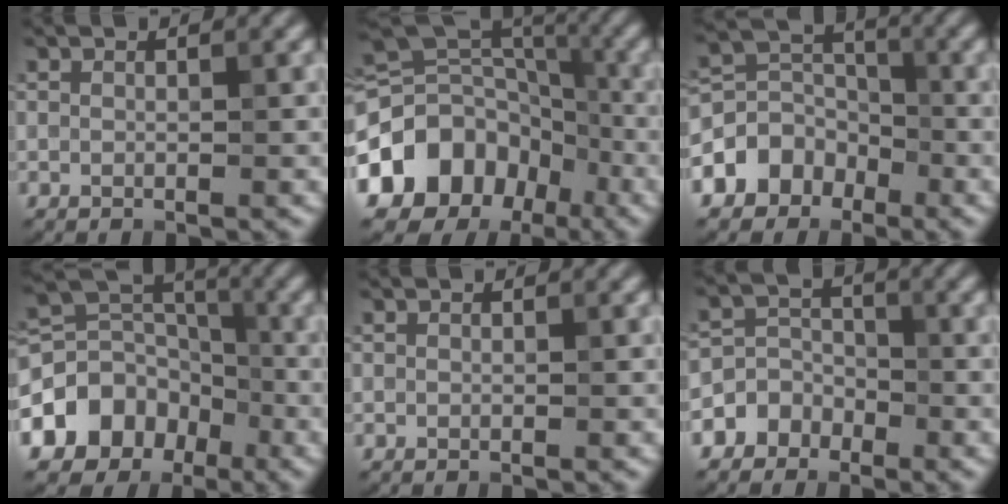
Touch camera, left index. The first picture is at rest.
{"total": 14.8, "force": [-6.6, 12.0, 5.6], "torque": [-0.115, -0.011, -0.122]}
{"total": 5.1, "force": [-2.6, 4.1, 1.6], "torque": [-0.007, 0.016, -0.065]}
{"total": 8.4, "force": [-4.0, 6.6, 3.2], "torque": [-0.062, 0.019, -0.087]}
{"total": 0.0}
{"total": 4.9, "force": [-2.8, 4.0, 0.5], "torque": [0.025, 0.002, -0.069]}